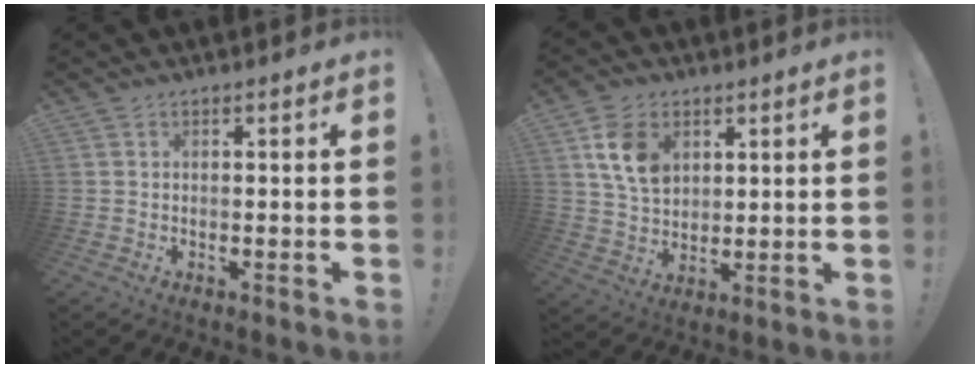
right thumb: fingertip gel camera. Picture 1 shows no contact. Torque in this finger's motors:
{"motor_torque": [0.73, 0.74, 0.67, 0.02, 0.16]}